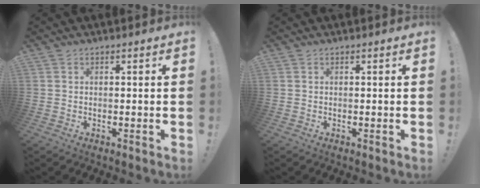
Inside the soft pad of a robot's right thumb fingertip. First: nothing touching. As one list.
[{"total": 0.0}]